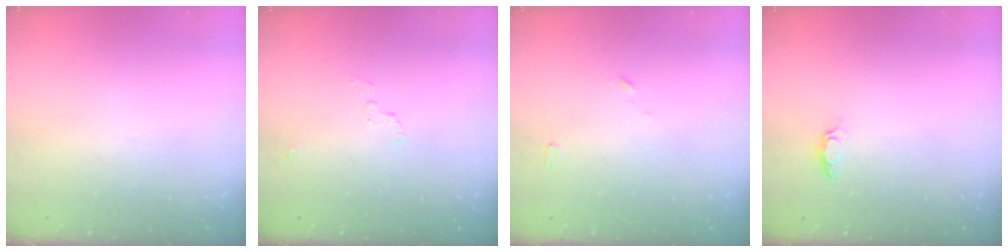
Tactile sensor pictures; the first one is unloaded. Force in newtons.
{"total": 2.5, "press": 2.5, "slide": 0.3}
{"total": 2.8, "press": 2.8, "slide": 0.2}
{"total": 3.7, "press": 3.6, "slide": 0.6}